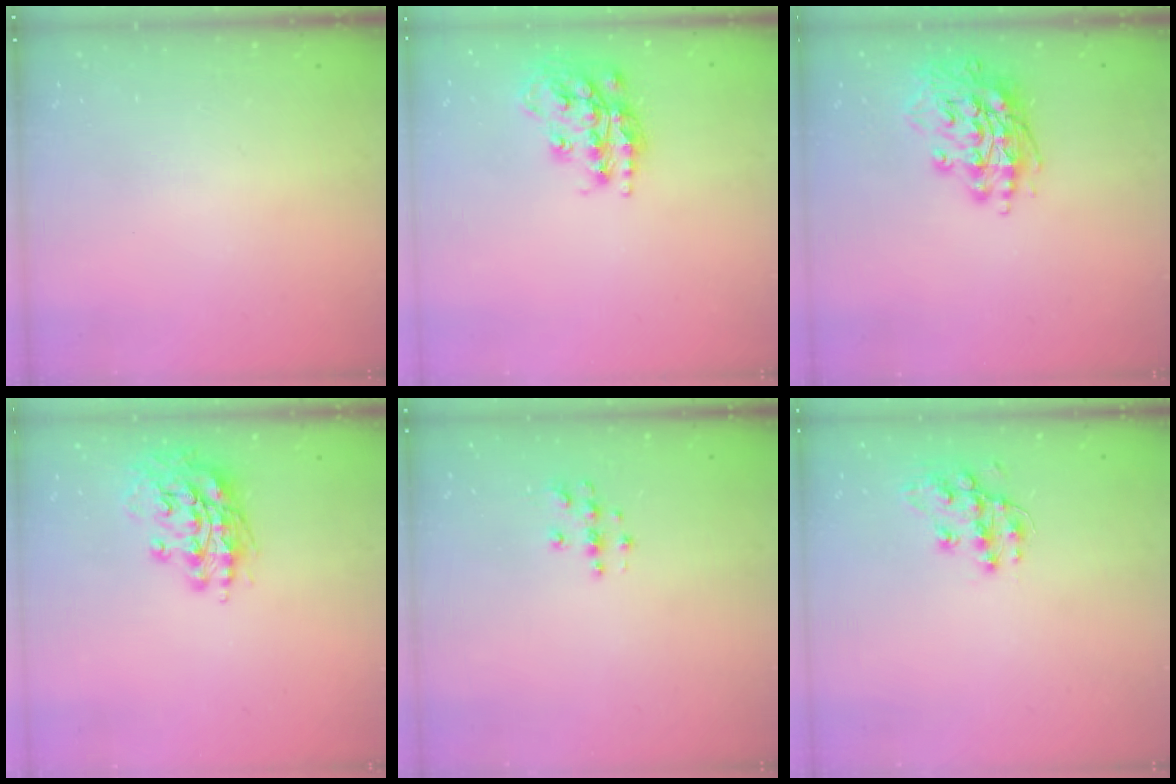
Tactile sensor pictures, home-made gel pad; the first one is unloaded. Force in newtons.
{"total": 17.1, "press": 17.1, "slide": 1.0}
{"total": 15.7, "press": 15.5, "slide": 2.5}
{"total": 13.2, "press": 13.1, "slide": 1.9}
{"total": 3.8, "press": 3.8, "slide": 0.4}
{"total": 11.3, "press": 11.3, "slide": 0.2}